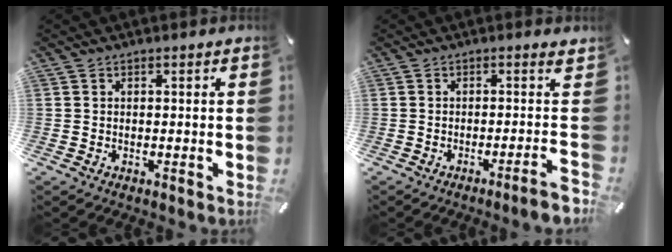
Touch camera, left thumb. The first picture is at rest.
{"total": 7.0, "force": [-2.1, 0.0, 6.7], "torque": [-0.108, -0.010, -0.034]}